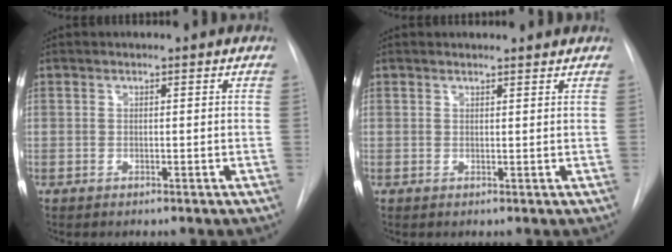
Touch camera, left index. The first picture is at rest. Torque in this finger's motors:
{"motor_torque": [0.14, -0.11, -0.03, 0.00]}